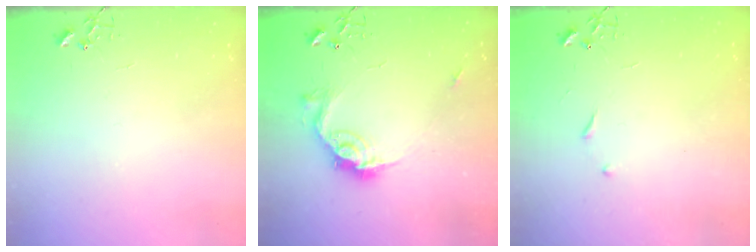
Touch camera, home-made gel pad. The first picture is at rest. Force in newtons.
{"total": 14.2, "press": 14.2, "slide": 1.3}
{"total": 4.0, "press": 3.9, "slide": 0.6}